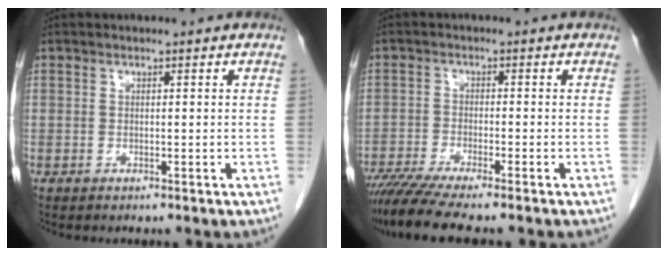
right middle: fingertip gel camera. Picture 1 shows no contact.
{"total": 8.4, "force": [-7.0, -0.4, 4.6], "torque": [-0.074, -0.023, -0.118]}